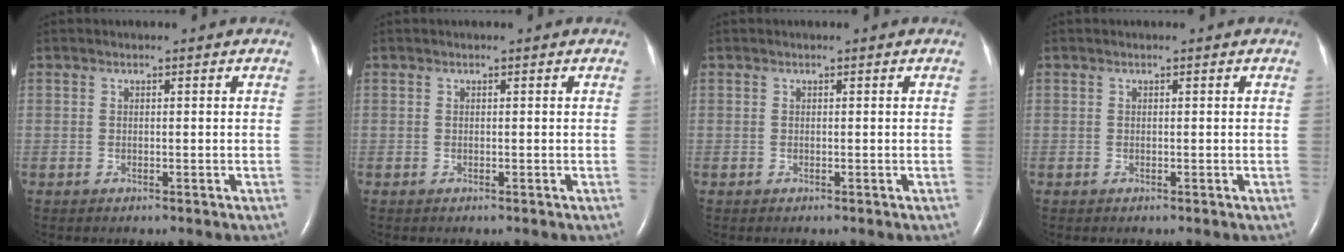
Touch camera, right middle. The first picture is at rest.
{"total": 0.0}
{"total": 0.0}
{"total": 0.0}